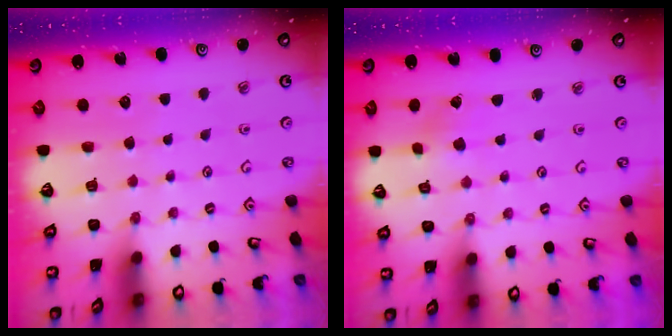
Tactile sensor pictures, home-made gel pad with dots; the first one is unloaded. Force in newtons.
{"total": 0.0}